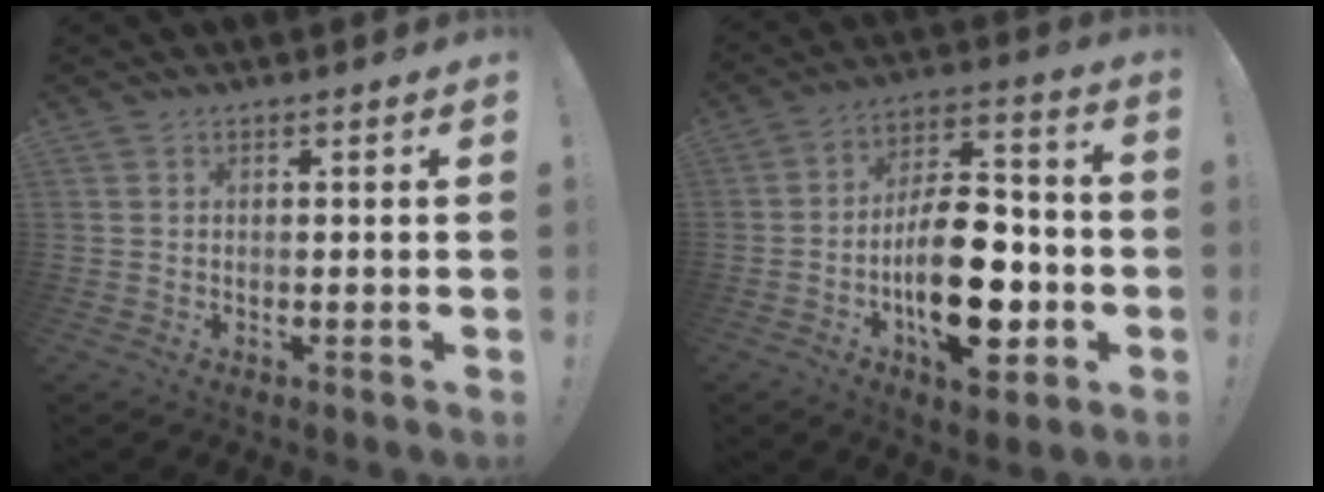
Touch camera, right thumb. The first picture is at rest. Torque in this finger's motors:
{"motor_torque": [0.62, 0.86, 1.86, -0.79, 0.14]}